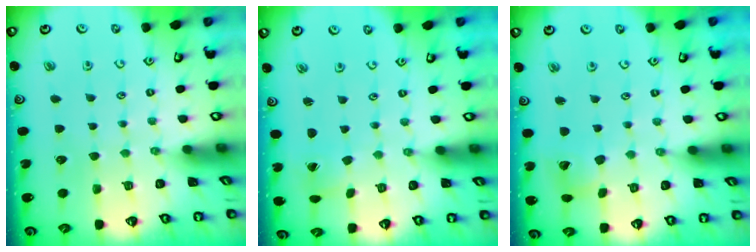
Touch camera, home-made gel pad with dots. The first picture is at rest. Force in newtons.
{"total": 0.5, "press": 0.5, "slide": 0.1}
{"total": 7.1, "press": 7.0, "slide": 0.9}